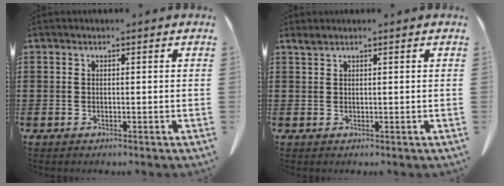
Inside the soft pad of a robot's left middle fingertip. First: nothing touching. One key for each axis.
{"total": 0.9, "fx": 0.8, "fy": 0.1, "fz": 0.5, "tx": -0.012, "ty": 0.000, "tz": 0.015}